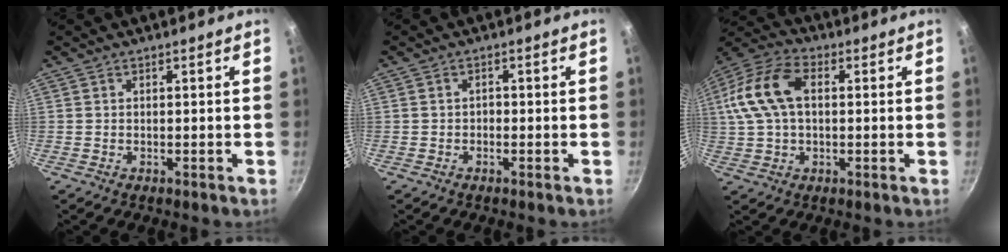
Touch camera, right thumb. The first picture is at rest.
{"total": 0.9, "force": [-0.4, 0.6, 0.4], "torque": [-0.008, 0.004, -0.009]}
{"total": 14.3, "force": [2.1, 8.8, 11.1], "torque": [-0.219, 0.027, 0.027]}